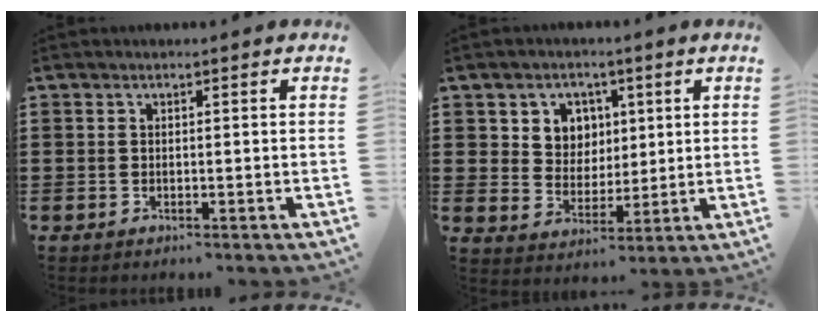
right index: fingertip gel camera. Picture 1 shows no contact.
{"total": 5.4, "force": [2.2, 4.9, 1.0], "torque": [-0.040, 0.008, 0.037]}